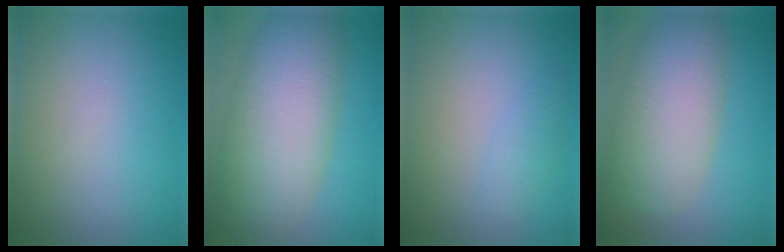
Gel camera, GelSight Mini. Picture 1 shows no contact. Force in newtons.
{"total": 9.9, "press": 9.9, "slide": 0.4}
{"total": 1.3, "press": 1.3, "slide": 0.1}
{"total": 7.7, "press": 7.7, "slide": 0.6}